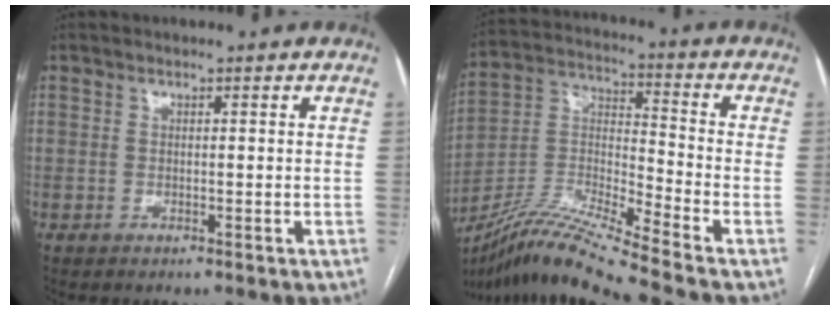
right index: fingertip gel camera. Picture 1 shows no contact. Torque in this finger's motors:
{"motor_torque": [-0.43, -1.08, -0.02, 0.06]}